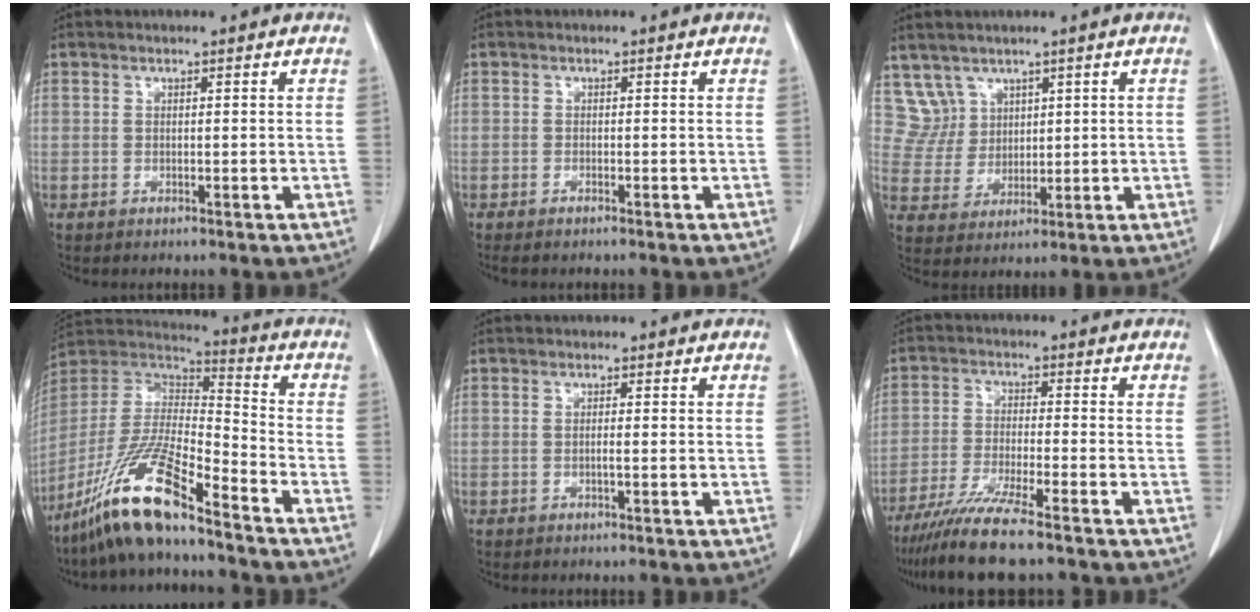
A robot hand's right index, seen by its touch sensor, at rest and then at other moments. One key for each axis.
{"total": 1.4, "fx": -1.2, "fy": 0.1, "fz": 0.7, "tx": -0.012, "ty": -0.002, "tz": -0.016}
{"total": 5.2, "fx": 3.4, "fy": 3.9, "fz": -0.5, "tx": 0.009, "ty": 0.009, "tz": 0.078}
{"total": 16.0, "fx": -11.4, "fy": 1.9, "fz": 11.1, "tx": -0.225, "ty": -0.012, "tz": -0.215}
{"total": 0.9, "fx": -0.2, "fy": -0.1, "fz": 0.8, "tx": -0.016, "ty": 0.001, "tz": -0.004}
{"total": 9.5, "fx": -7.6, "fy": -0.3, "fz": 5.7, "tx": -0.101, "ty": -0.030, "tz": -0.133}